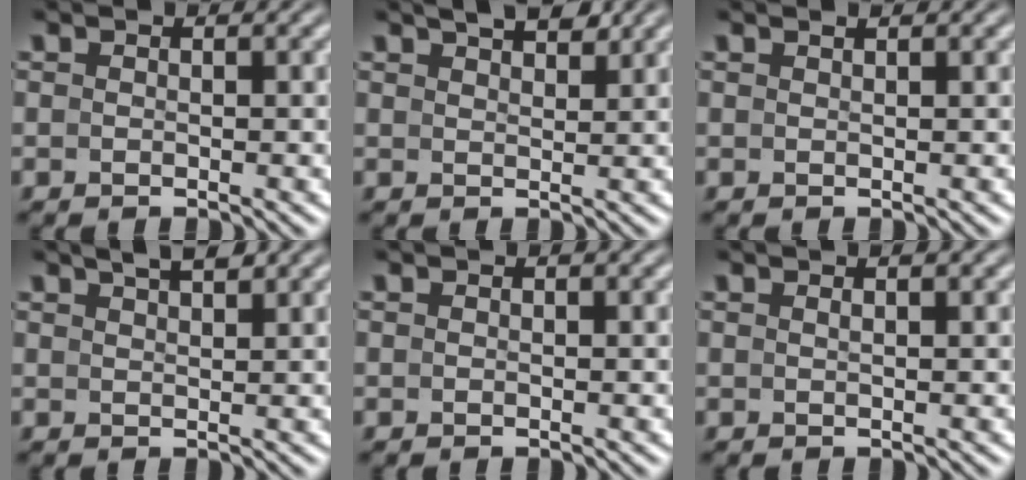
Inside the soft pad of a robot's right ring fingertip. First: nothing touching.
{"total": 3.4, "force": [2.8, 0.6, 1.7], "torque": [-0.010, 0.000, 0.050]}
{"total": 0.7, "force": [0.4, -0.6, -0.1], "torque": [0.004, -0.004, 0.012]}
{"total": 2.8, "force": [2.3, 0.1, 1.6], "torque": [-0.013, 0.002, 0.044]}
{"total": 0.0}
{"total": 0.7, "force": [0.1, -0.7, 0.2], "torque": [-0.003, -0.004, 0.008]}